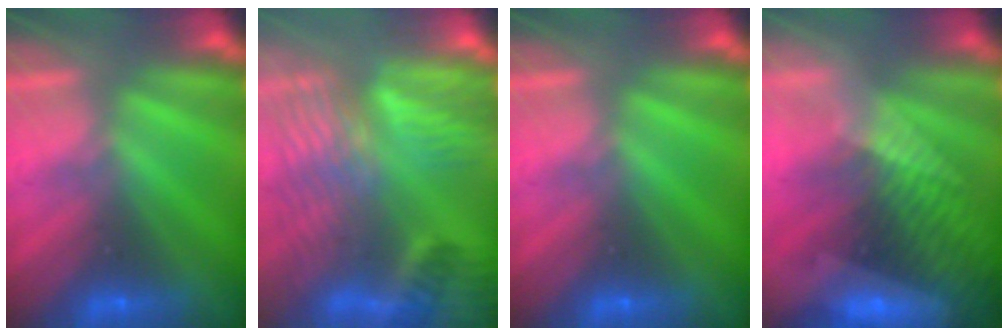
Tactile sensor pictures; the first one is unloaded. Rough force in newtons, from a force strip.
{"total": 8.3}
{"total": 0.0}
{"total": 10.8}